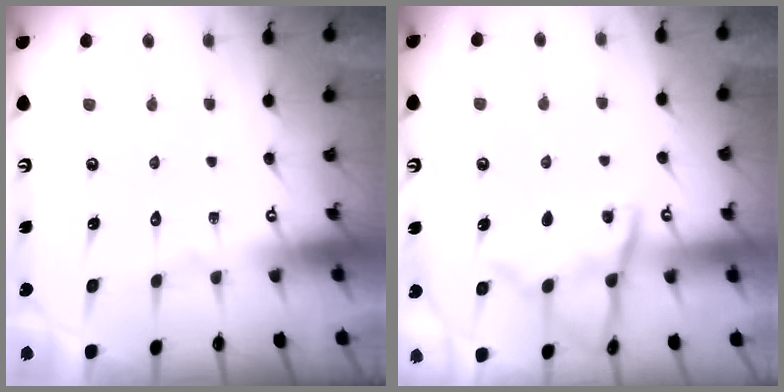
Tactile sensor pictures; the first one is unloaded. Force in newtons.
{"total": 10.7, "press": 10.7, "slide": 0.7}